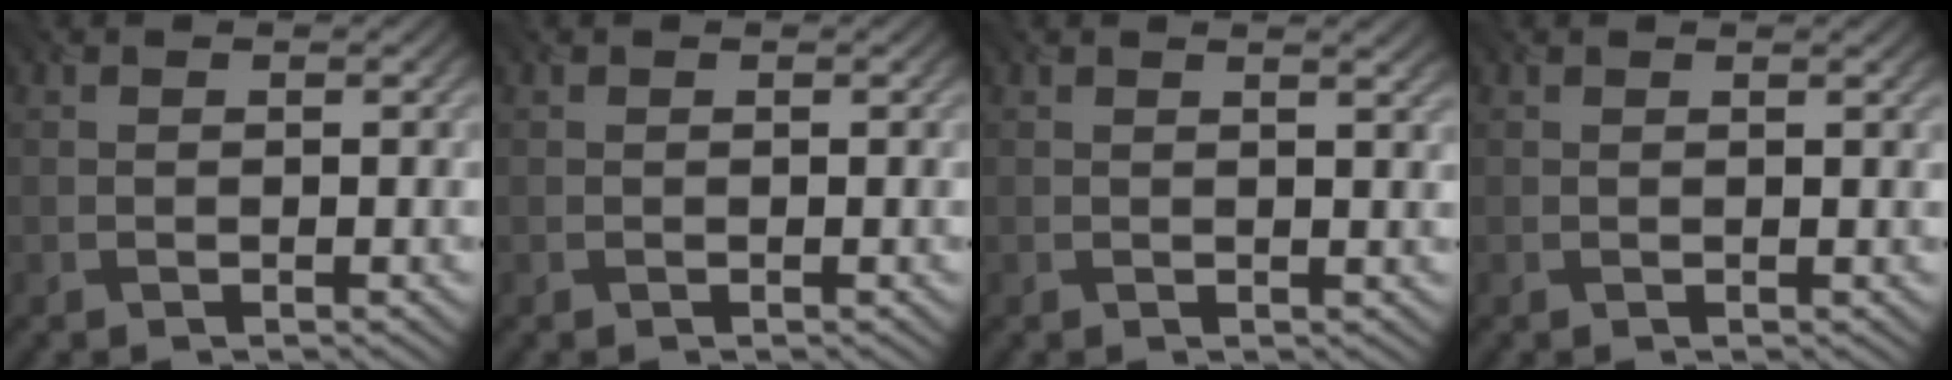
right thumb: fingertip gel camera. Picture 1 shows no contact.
{"total": 0.0}
{"total": 1.6, "force": [1.0, 0.3, 1.2], "torque": [-0.019, -0.001, 0.011]}
{"total": 0.6, "force": [0.3, 0.0, 0.4], "torque": [-0.006, 0.002, 0.006]}